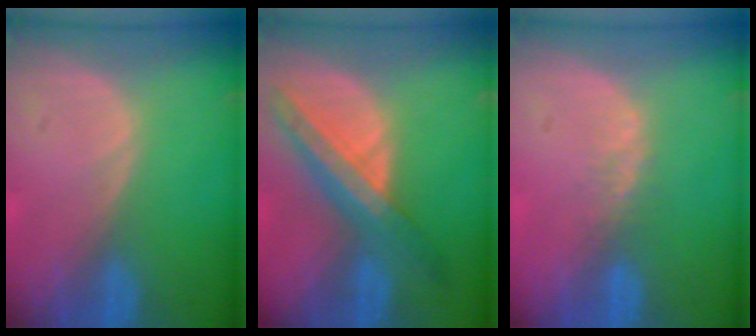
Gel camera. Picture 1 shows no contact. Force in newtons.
{"total": 8.4, "press": 7.4, "slide": 4.0}
{"total": 2.1, "press": 1.7, "slide": 1.2}